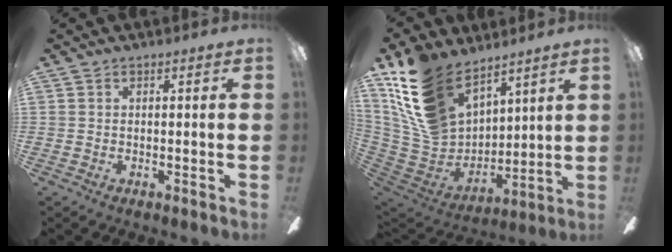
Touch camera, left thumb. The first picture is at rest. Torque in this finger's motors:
{"motor_torque": [2.38, 2.17, 1.59, -1.18, 0.65]}